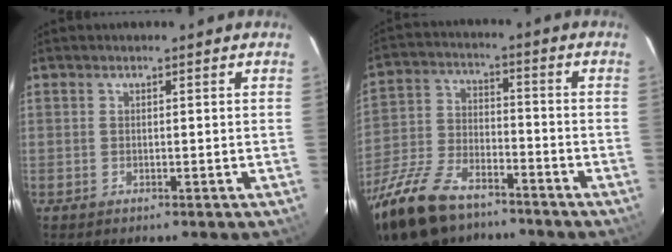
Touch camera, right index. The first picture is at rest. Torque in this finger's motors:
{"motor_torque": [1.72, -0.42, 0.71, 0.18]}